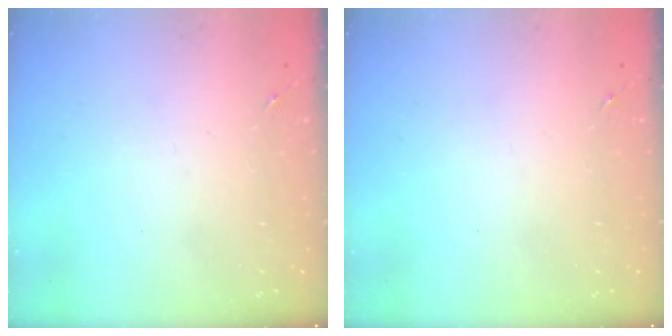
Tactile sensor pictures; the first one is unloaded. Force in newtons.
{"total": 0.0}